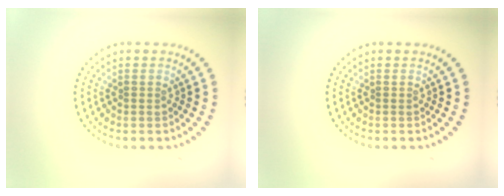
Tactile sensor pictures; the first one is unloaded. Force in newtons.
{"total": 0.0}